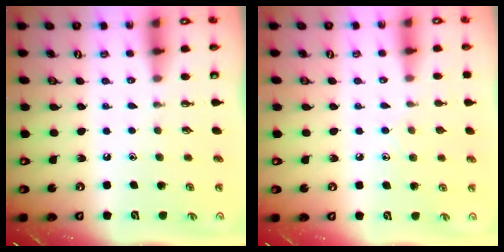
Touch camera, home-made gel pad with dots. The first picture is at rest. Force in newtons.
{"total": 6.4, "press": 6.4, "slide": 0.6}